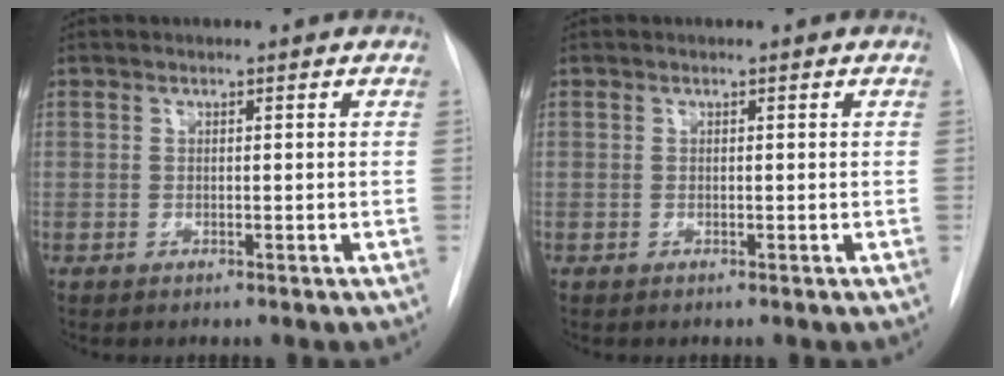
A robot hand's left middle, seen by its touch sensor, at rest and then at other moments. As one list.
[{"total": 0.0}]